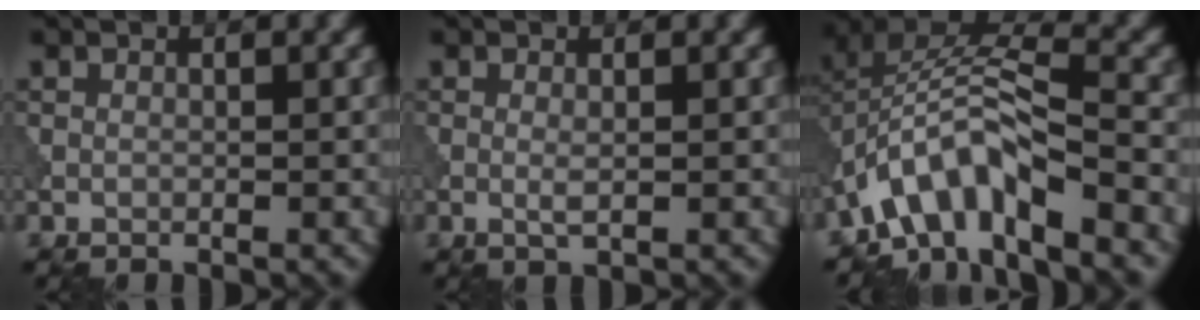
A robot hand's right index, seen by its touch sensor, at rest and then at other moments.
{"total": 1.0, "force": [0.0, 0.1, 1.0], "torque": [-0.022, -0.002, -0.001]}
{"total": 8.2, "force": [-4.5, 3.1, 6.1], "torque": [-0.105, 0.010, -0.096]}